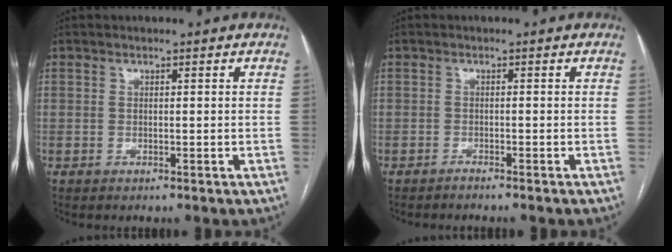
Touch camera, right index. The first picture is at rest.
{"total": 1.5, "force": [-1.4, -0.1, 0.6], "torque": [-0.010, 0.001, -0.016]}